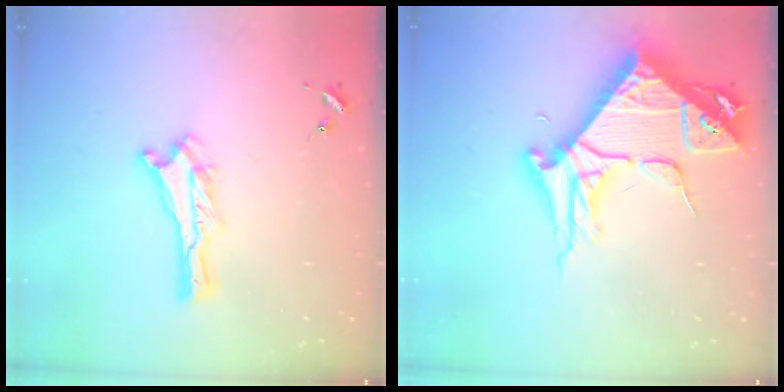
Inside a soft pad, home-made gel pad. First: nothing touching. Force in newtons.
{"total": 10.4, "press": 10.3, "slide": 1.2}